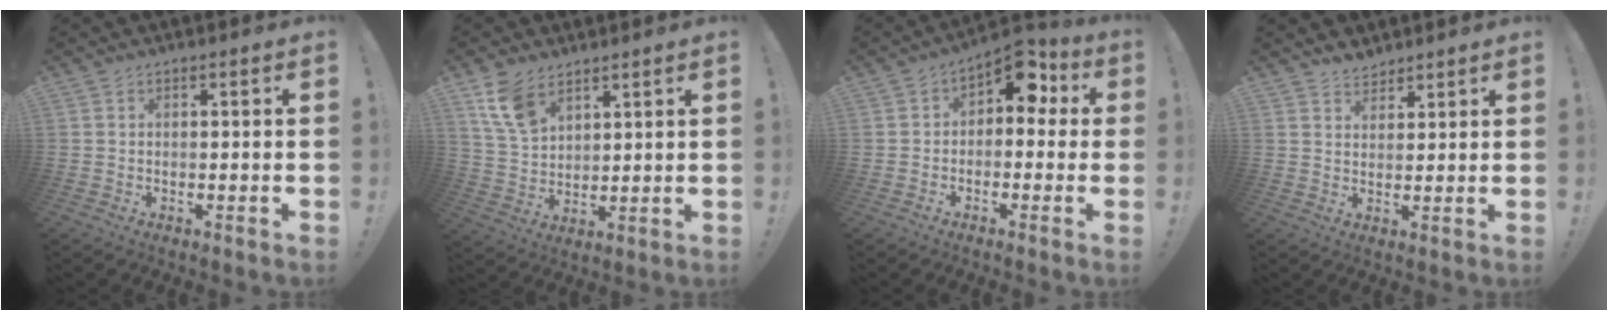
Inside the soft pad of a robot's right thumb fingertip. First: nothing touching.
{"total": 10.1, "force": [6.5, 5.6, 5.3], "torque": [-0.100, -0.025, 0.129]}
{"total": 8.7, "force": [3.3, 5.6, 5.8], "torque": [-0.069, -0.015, 0.061]}
{"total": 4.2, "force": [3.8, 1.9, 0.3], "torque": [0.004, -0.022, 0.069]}